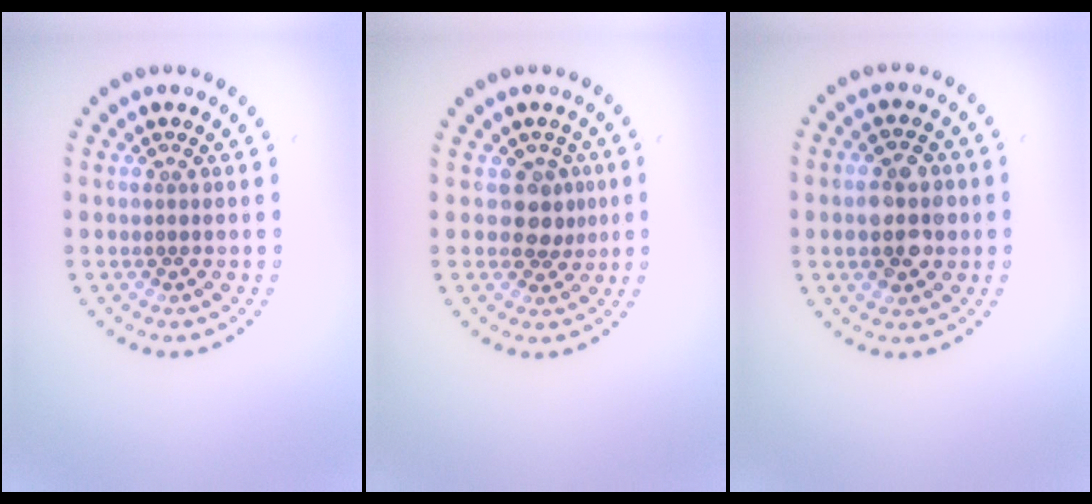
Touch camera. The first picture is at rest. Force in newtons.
{"total": 2.3, "press": 1.9, "slide": 1.3}
{"total": 4.5, "press": 4.5, "slide": 0.2}